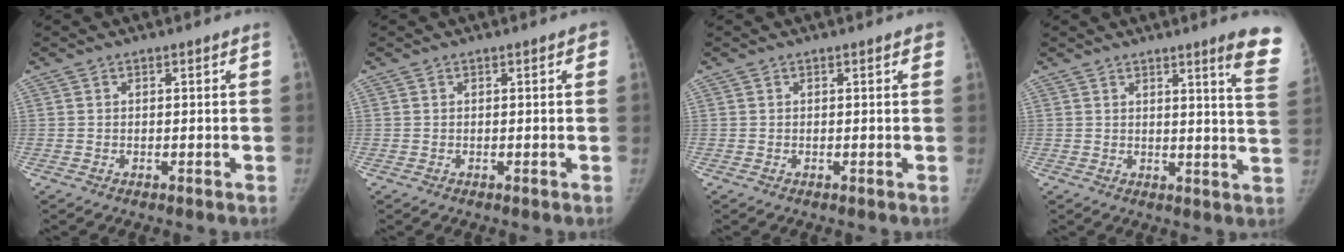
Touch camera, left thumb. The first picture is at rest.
{"total": 0.8, "force": [0.2, 0.4, 0.6], "torque": [-0.005, 0.002, 0.001]}
{"total": 0.8, "force": [0.5, 0.3, 0.6], "torque": [-0.007, 0.001, 0.002]}
{"total": 9.8, "force": [6.6, 0.0, 7.2], "torque": [-0.075, -0.040, 0.060]}